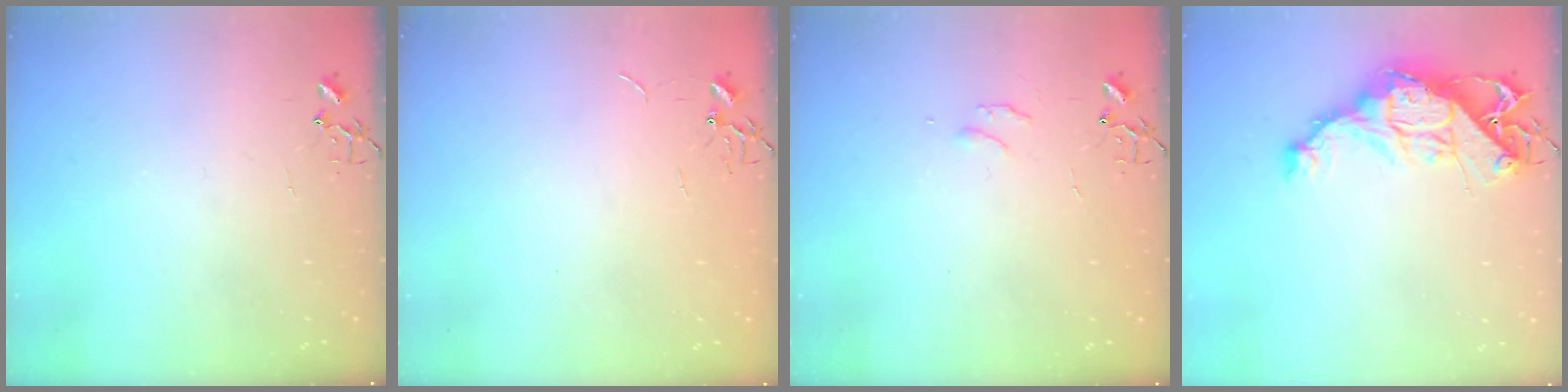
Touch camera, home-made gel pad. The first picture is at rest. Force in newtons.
{"total": 0.8, "press": 0.8, "slide": 0.2}
{"total": 4.6, "press": 4.6, "slide": 0.5}
{"total": 14.2, "press": 14.2, "slide": 1.1}